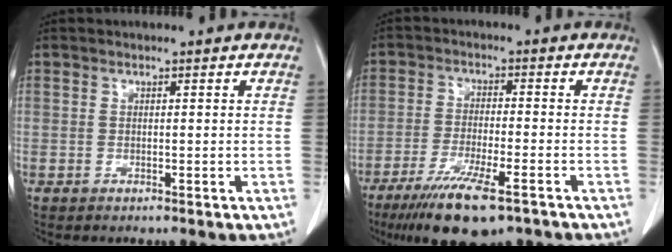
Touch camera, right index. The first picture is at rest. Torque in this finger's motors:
{"motor_torque": [1.30, -0.83, 0.61, 0.18]}